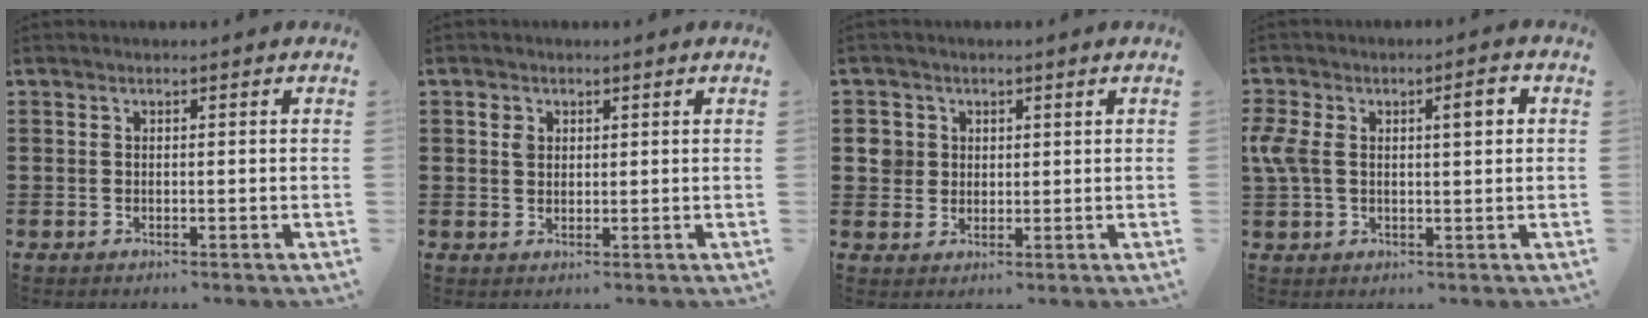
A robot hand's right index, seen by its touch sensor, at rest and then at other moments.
{"total": 1.9, "force": [0.7, 1.4, 1.0], "torque": [-0.023, 0.007, 0.013]}
{"total": 3.5, "force": [0.9, 3.3, 0.8], "torque": [-0.029, 0.013, 0.016]}
{"total": 6.7, "force": [1.4, 3.1, 5.8], "torque": [-0.121, 0.005, 0.015]}